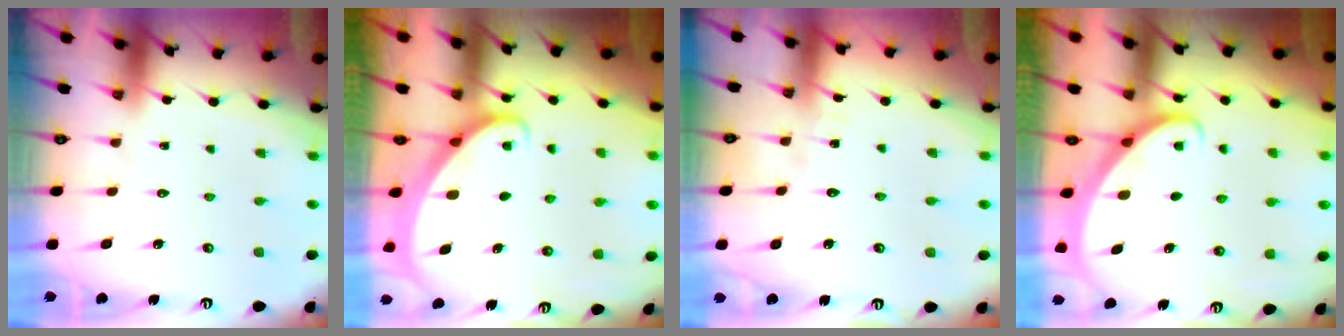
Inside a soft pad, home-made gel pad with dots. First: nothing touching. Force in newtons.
{"total": 1.8, "press": 1.7, "slide": 0.0}
{"total": 4.3, "press": 4.3, "slide": 0.2}
{"total": 2.9, "press": 2.9, "slide": 0.2}